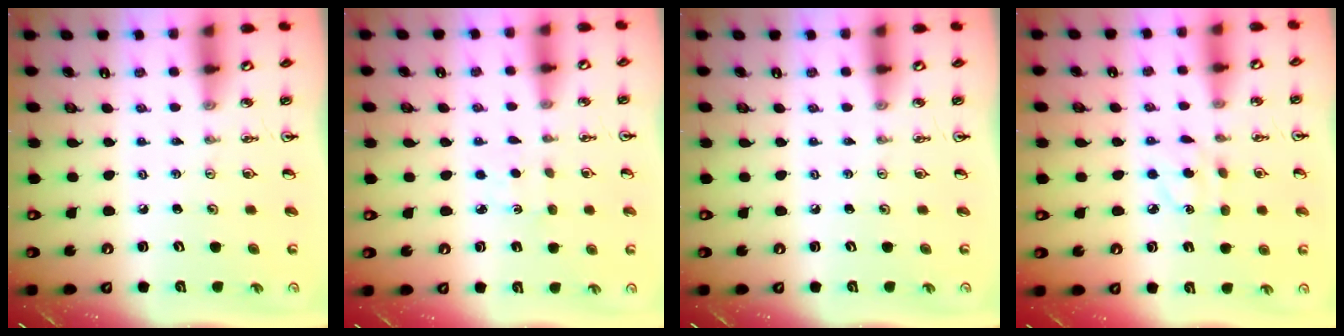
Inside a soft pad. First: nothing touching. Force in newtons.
{"total": 1.8, "press": 1.7, "slide": 0.3}
{"total": 0.0}
{"total": 5.1, "press": 5.1, "slide": 0.6}